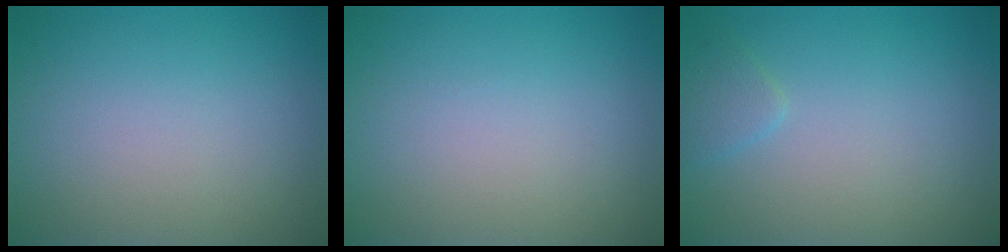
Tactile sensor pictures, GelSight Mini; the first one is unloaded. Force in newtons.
{"total": 0.0}
{"total": 1.2, "press": 1.2, "slide": 0.1}